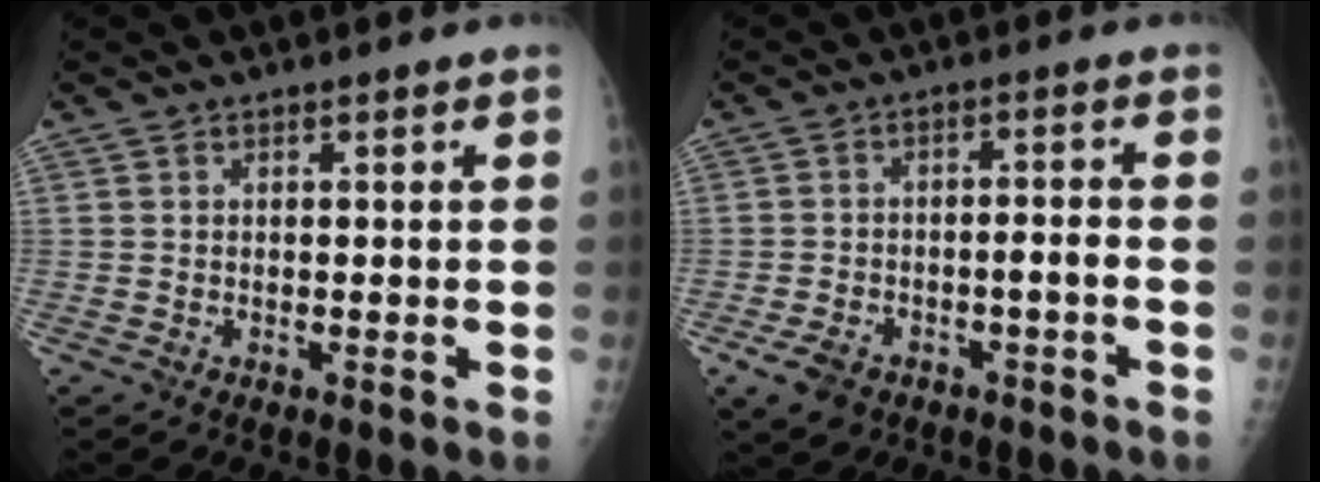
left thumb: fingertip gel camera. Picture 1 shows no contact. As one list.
[{"total": 6.7, "force": [-3.8, 3.3, 4.4], "torque": [-0.076, 0.028, -0.054]}]